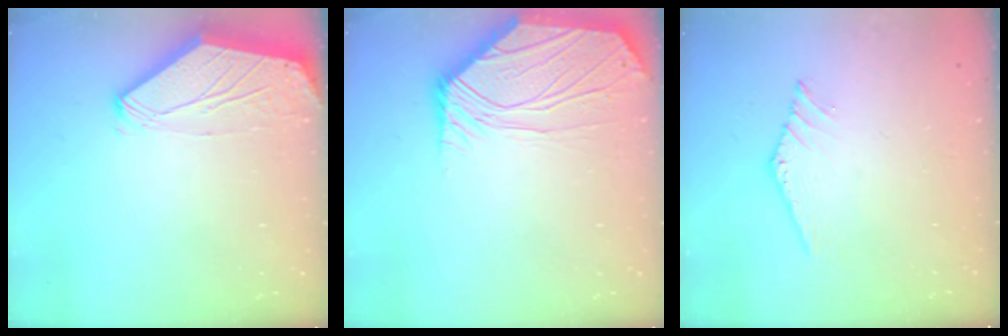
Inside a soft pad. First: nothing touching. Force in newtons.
{"total": 5.2, "press": 5.1, "slide": 0.9}
{"total": 0.0}